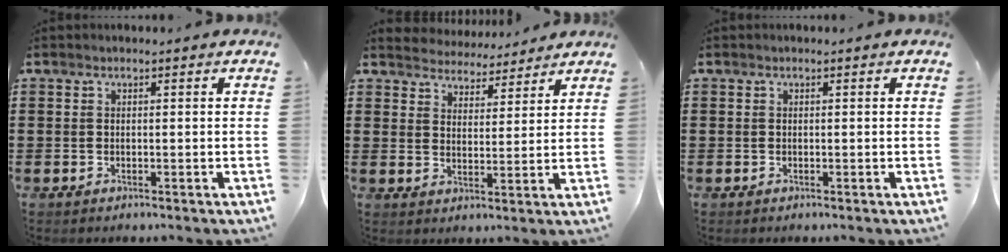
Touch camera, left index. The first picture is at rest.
{"total": 3.9, "force": [3.8, 0.6, -0.5], "torque": [-0.010, -0.022, 0.067]}
{"total": 0.0}